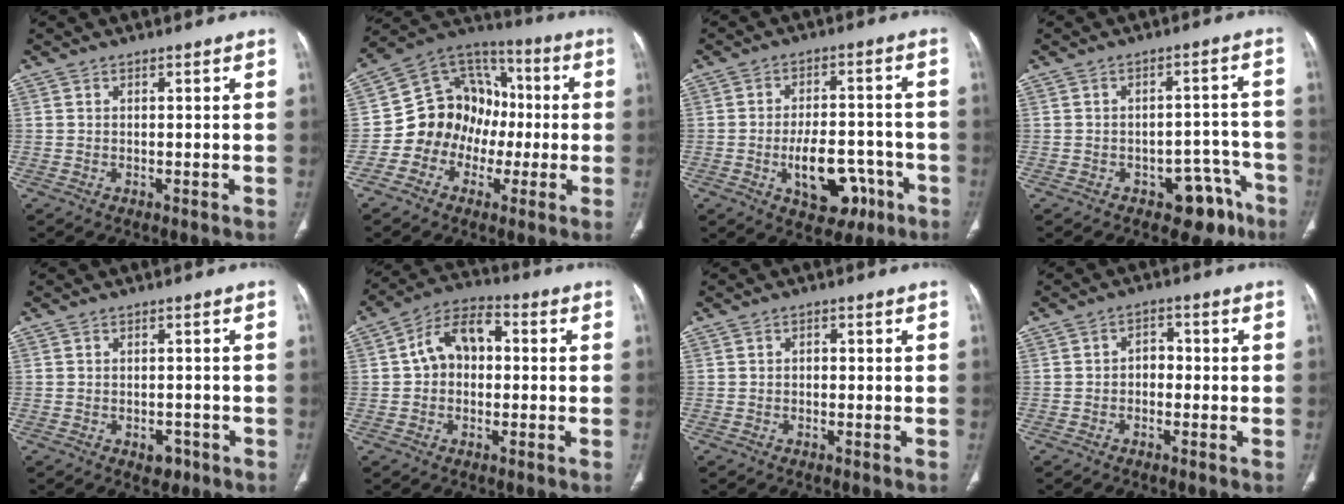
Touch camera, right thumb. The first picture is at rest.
{"total": 14.8, "force": [-2.8, 13.1, 6.3], "torque": [-0.054, 0.061, -0.058]}
{"total": 11.9, "force": [-4.6, 7.0, 8.4], "torque": [-0.102, 0.035, -0.056]}
{"total": 8.6, "force": [-5.2, 5.2, 4.5], "torque": [-0.018, 0.047, -0.062]}
{"total": 2.9, "force": [-1.5, 2.0, 1.5], "torque": [-0.007, 0.006, -0.014]}
{"total": 9.4, "force": [0.6, 6.6, 6.7], "torque": [-0.094, 0.031, -0.004]}
{"total": 1.1, "force": [-0.3, 0.9, 0.6], "torque": [-0.001, 0.004, -0.009]}
{"total": 3.1, "force": [-0.8, 2.4, 1.9], "torque": [-0.010, 0.017, -0.024]}